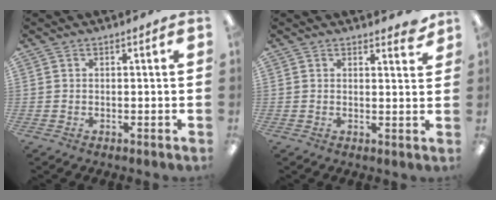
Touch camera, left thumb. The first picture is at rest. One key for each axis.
{"total": 2.6, "fx": 2.2, "fy": 0.7, "fz": 1.0, "tx": -0.001, "ty": -0.013, "tz": 0.035}